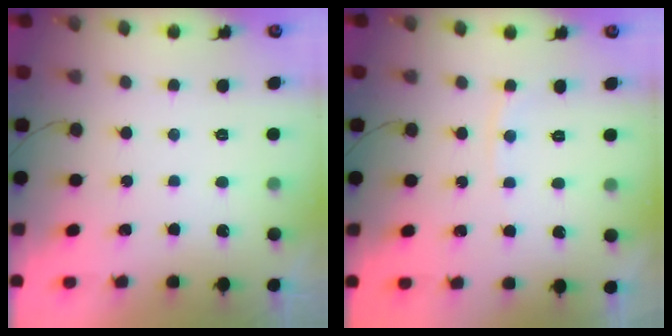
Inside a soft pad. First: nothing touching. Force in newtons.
{"total": 3.6, "press": 3.5, "slide": 0.5}